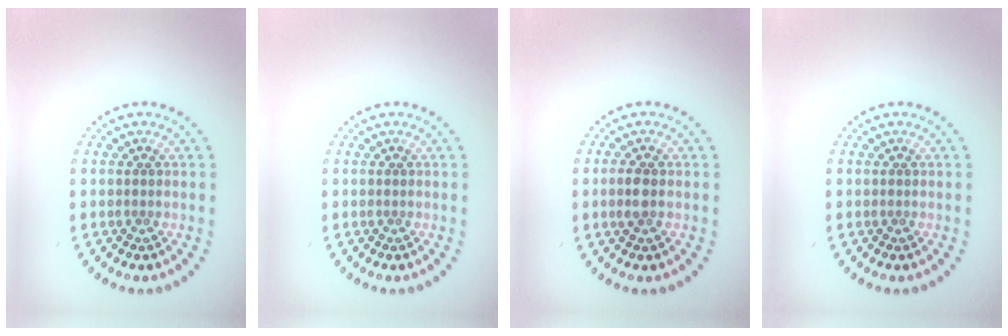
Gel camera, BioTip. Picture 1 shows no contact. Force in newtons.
{"total": 0.0}
{"total": 1.6, "press": 1.6, "slide": 0.2}
{"total": 0.0}